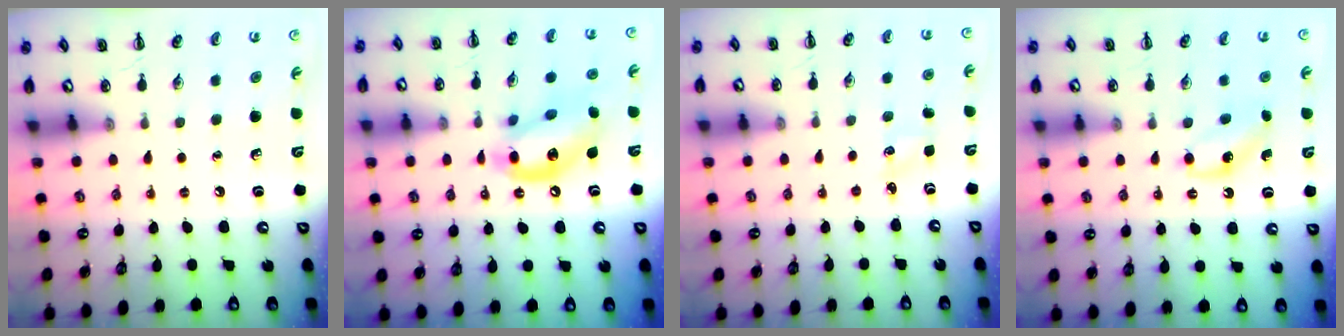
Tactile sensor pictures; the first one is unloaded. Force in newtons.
{"total": 13.9, "press": 13.6, "slide": 2.6}
{"total": 1.4, "press": 1.3, "slide": 0.4}
{"total": 6.2, "press": 6.0, "slide": 1.5}